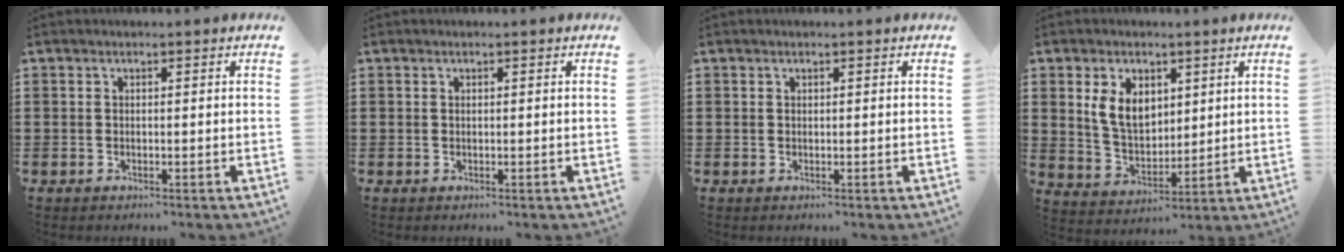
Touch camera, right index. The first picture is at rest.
{"total": 0.0}
{"total": 0.0}
{"total": 7.0, "force": [2.5, 4.5, 4.7], "torque": [-0.107, 0.007, 0.042]}